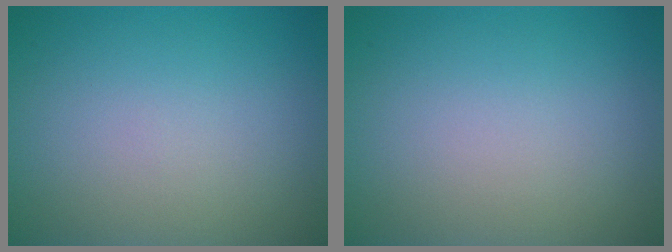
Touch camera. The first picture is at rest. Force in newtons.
{"total": 0.0}